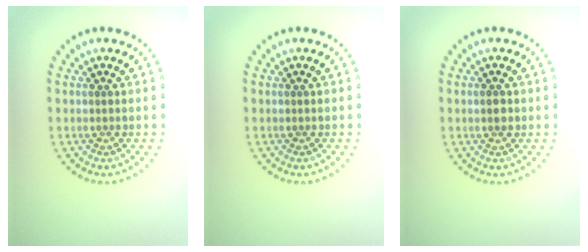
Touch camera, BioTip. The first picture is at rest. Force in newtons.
{"total": 0.0}
{"total": 1.2, "press": 1.1, "slide": 0.2}